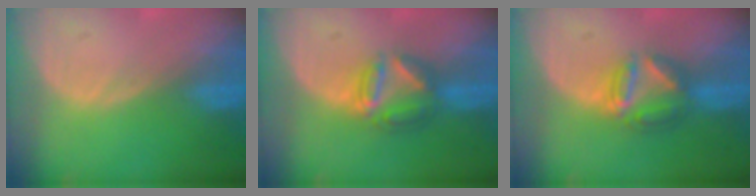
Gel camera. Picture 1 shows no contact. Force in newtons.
{"total": 6.2, "press": 5.5, "slide": 2.8}
{"total": 6.2, "press": 5.5, "slide": 2.8}